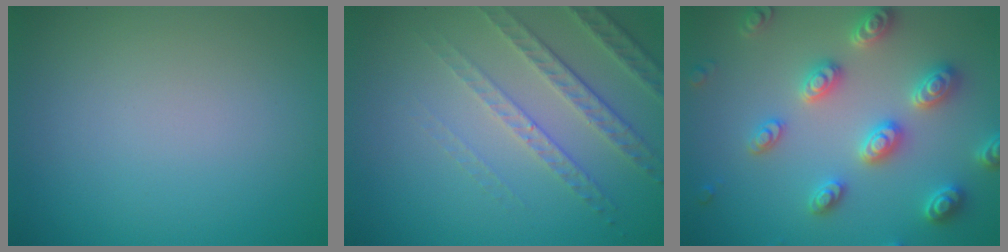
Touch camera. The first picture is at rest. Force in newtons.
{"total": 4.5, "press": 3.4, "slide": 3.0}
{"total": 5.2, "press": 5.0, "slide": 1.2}